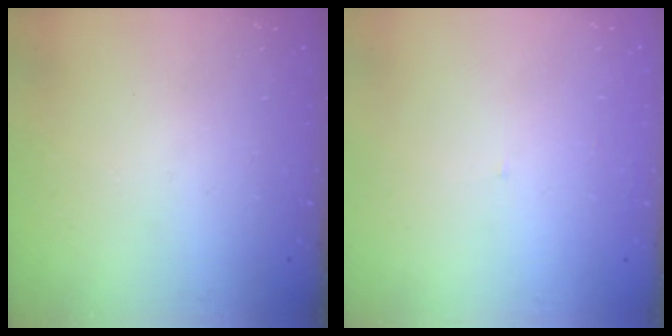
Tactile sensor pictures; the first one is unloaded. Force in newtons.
{"total": 2.0, "press": 2.0, "slide": 0.1}